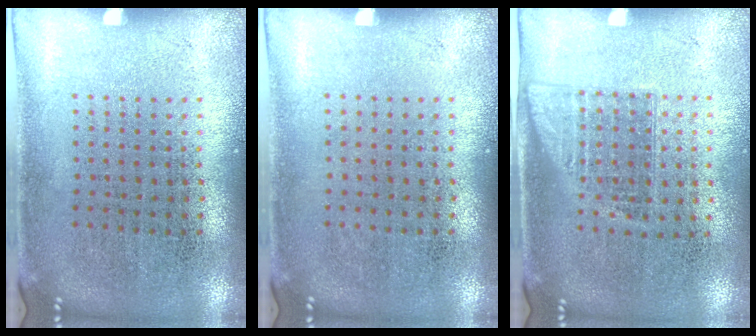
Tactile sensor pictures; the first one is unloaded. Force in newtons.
{"total": 0.0}
{"total": 1.0, "press": 0.9, "slide": 0.4}